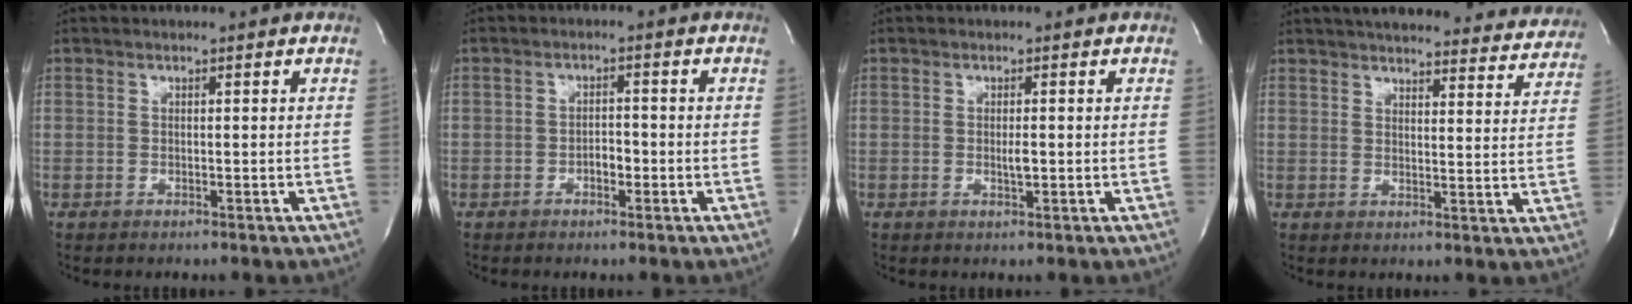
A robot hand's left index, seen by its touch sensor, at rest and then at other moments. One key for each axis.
{"total": 2.1, "fx": -1.1, "fy": 1.0, "fz": 1.5, "tx": -0.022, "ty": 0.003, "tz": -0.017}
{"total": 1.3, "fx": -0.3, "fy": 0.3, "fz": 1.3, "tx": -0.028, "ty": -0.005, "tz": -0.002}
{"total": 26.0, "fx": 24.2, "fy": 5.3, "fz": 8.1, "tx": -0.122, "ty": -0.039, "tz": 0.282}